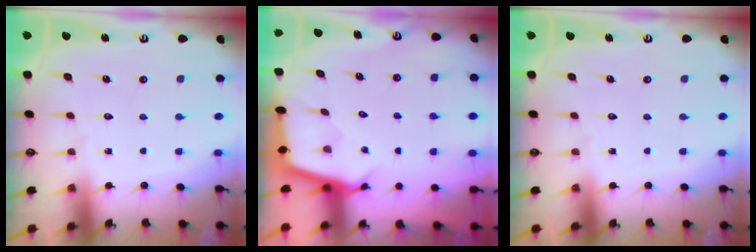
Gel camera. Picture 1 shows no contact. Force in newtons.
{"total": 3.1, "press": 3.1, "slide": 0.2}
{"total": 0.0}